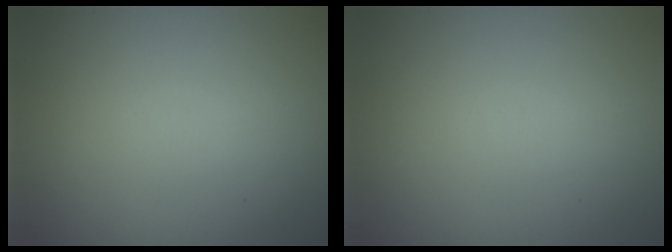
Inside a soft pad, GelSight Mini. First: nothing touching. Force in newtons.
{"total": 0.0}